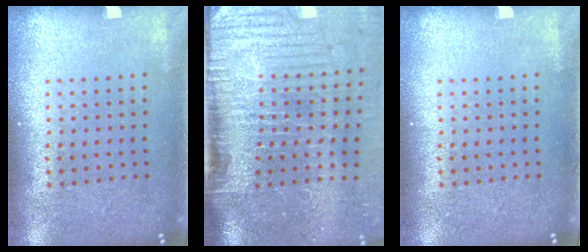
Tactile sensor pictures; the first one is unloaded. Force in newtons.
{"total": 5.1, "press": 4.2, "slide": 2.9}
{"total": 0.0}